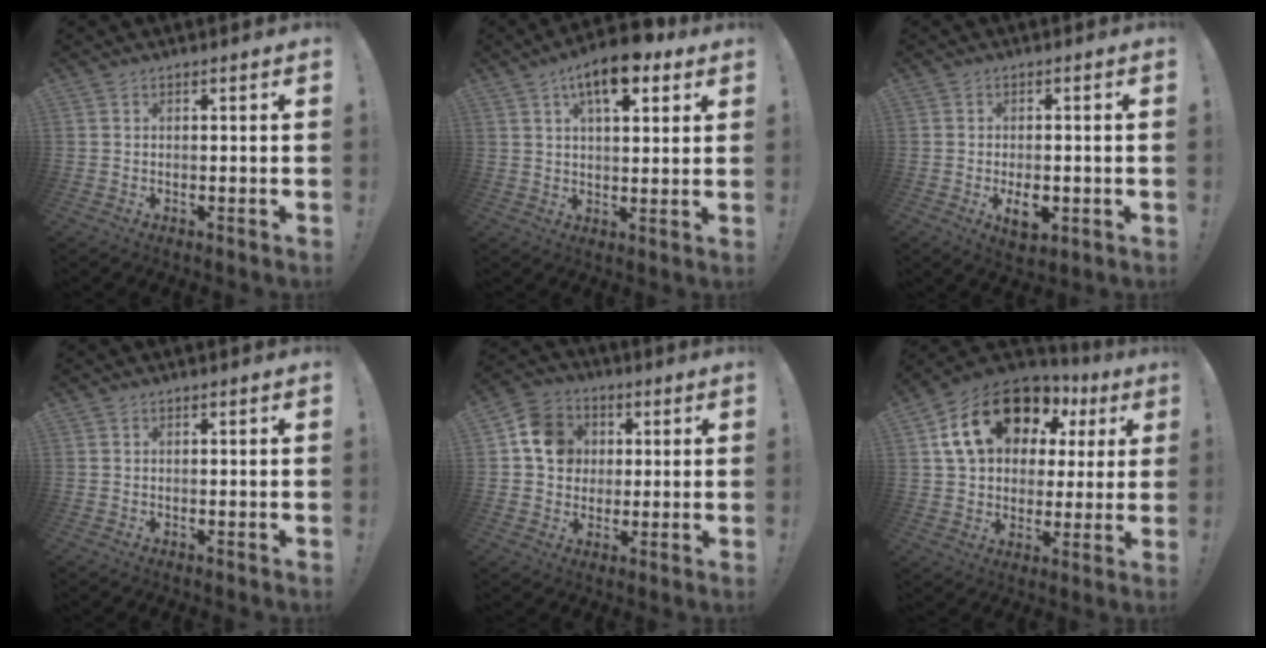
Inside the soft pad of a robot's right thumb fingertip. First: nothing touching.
{"total": 11.5, "force": [6.5, 4.7, 8.2], "torque": [-0.123, -0.020, 0.111]}
{"total": 6.2, "force": [-2.0, 3.3, 4.9], "torque": [-0.068, 0.000, -0.032]}
{"total": 0.5, "force": [0.3, -0.5, 0.0], "torque": [-0.001, -0.001, 0.005]}
{"total": 12.0, "force": [2.4, 10.6, 5.1], "torque": [-0.067, 0.007, 0.052]}
{"total": 20.9, "force": [9.8, 13.3, 12.8], "torque": [-0.201, -0.033, 0.189]}